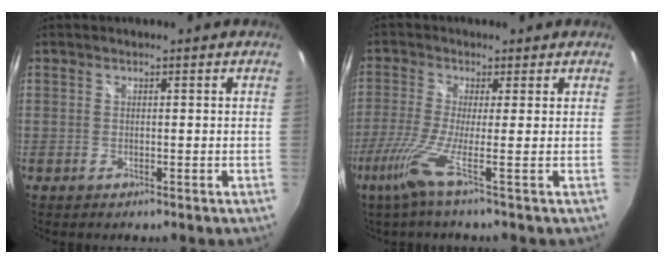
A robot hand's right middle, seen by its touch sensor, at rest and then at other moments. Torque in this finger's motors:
{"motor_torque": [1.42, -0.72, 0.64, 0.21]}